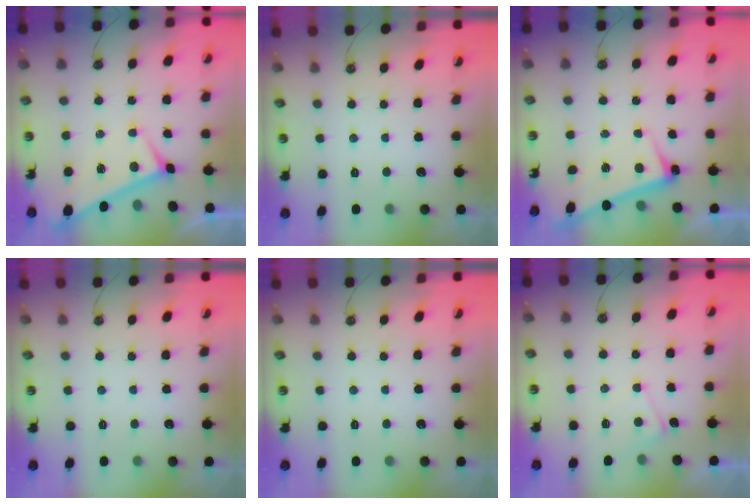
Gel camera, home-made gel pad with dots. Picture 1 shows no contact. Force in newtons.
{"total": 0.0}
{"total": 2.7, "press": 2.7, "slide": 0.4}
{"total": 0.0}
{"total": 0.0}
{"total": 2.6, "press": 2.6, "slide": 0.3}